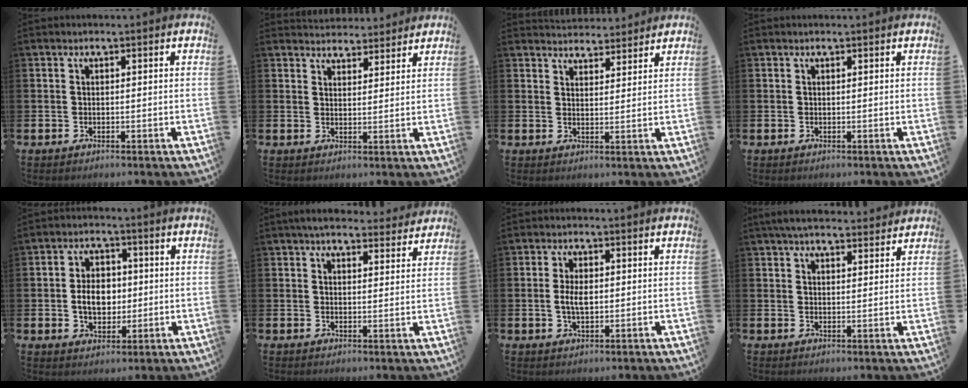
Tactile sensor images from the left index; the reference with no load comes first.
{"total": 3.9, "force": [3.8, 1.0, -0.2], "torque": [0.001, -0.022, 0.068]}
{"total": 4.2, "force": [4.0, 0.9, -0.3], "torque": [0.001, -0.023, 0.074]}
{"total": 0.0}
{"total": 5.2, "force": [0.0, 3.9, 3.5], "torque": [-0.054, 0.006, -0.010]}
{"total": 4.6, "force": [4.2, 1.4, 1.2], "torque": [-0.017, -0.022, 0.073]}
{"total": 3.5, "force": [0.2, 1.8, 3.0], "torque": [-0.045, 0.001, -0.002]}
{"total": 4.8, "force": [4.5, 1.1, 1.4], "torque": [-0.031, -0.015, 0.082]}